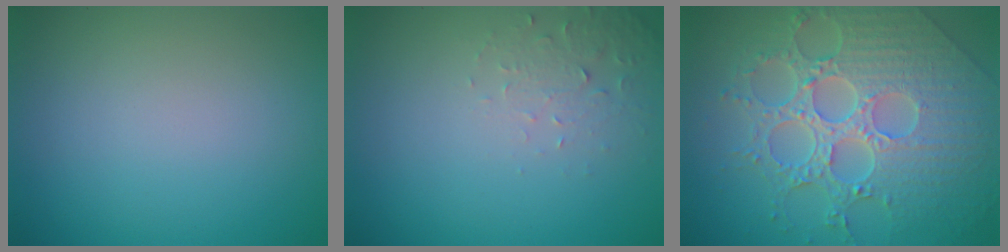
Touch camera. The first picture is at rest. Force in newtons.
{"total": 1.9, "press": 1.8, "slide": 0.4}
{"total": 8.7, "press": 6.4, "slide": 5.8}